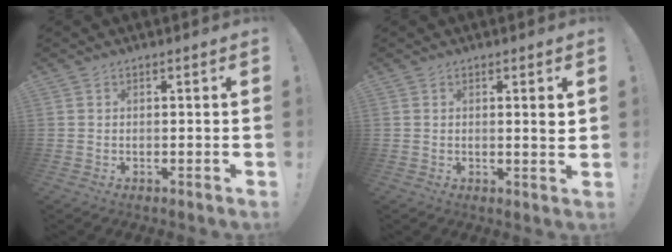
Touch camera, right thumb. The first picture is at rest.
{"total": 2.5, "force": [1.0, -0.1, 2.2], "torque": [-0.027, -0.008, 0.013]}